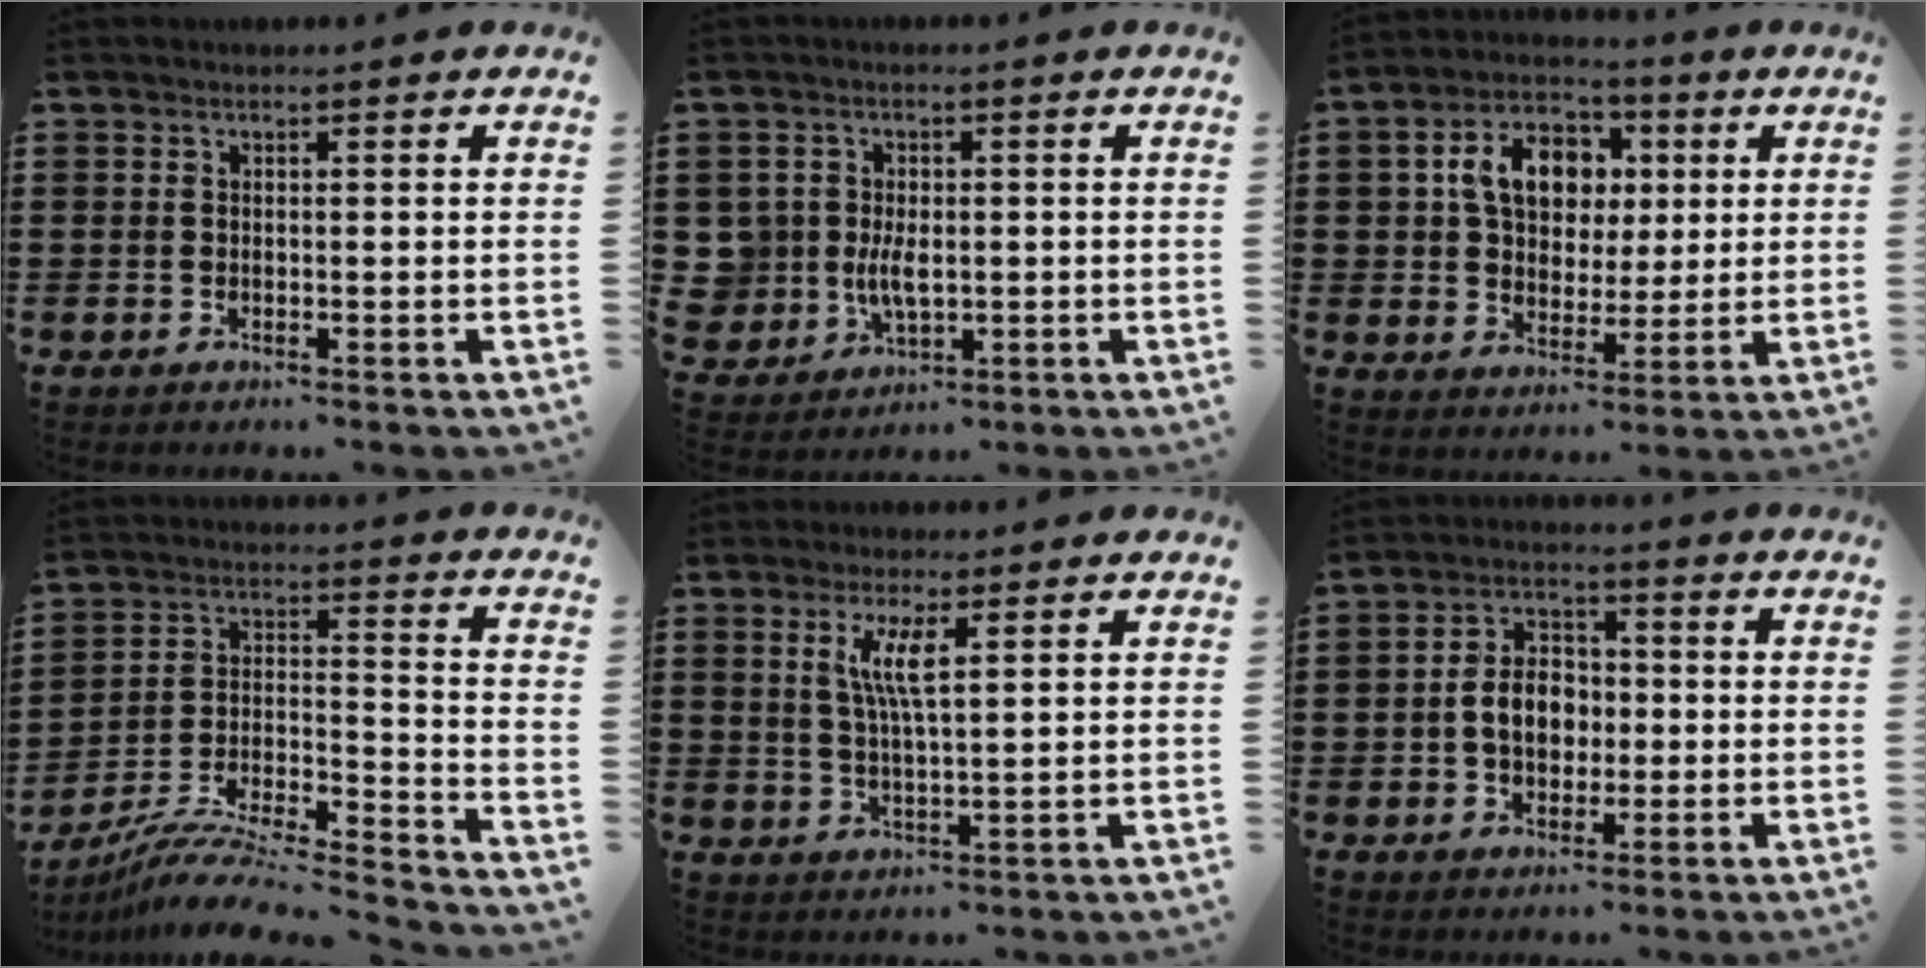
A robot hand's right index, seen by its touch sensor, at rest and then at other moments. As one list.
[{"total": 5.3, "force": [-0.2, 4.5, 2.8], "torque": [-0.079, 0.008, -0.007]}, {"total": 9.9, "force": [2.4, 7.3, 6.2], "torque": [-0.136, 0.021, 0.038]}, {"total": 9.4, "force": [-8.7, 0.6, 3.4], "torque": [-0.056, 0.009, -0.175]}, {"total": 4.9, "force": [1.7, 0.9, 4.5], "torque": [-0.095, 0.002, 0.027]}, {"total": 6.2, "force": [-0.8, 4.4, 4.3], "torque": [-0.086, 0.008, -0.020]}]